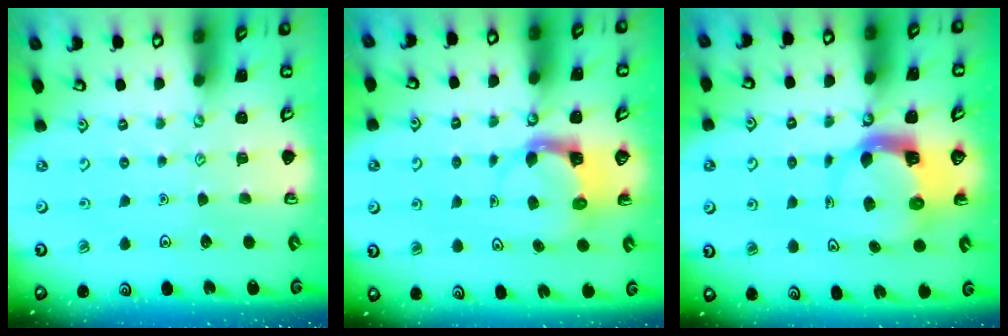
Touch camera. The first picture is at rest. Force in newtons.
{"total": 3.9, "press": 3.9, "slide": 0.4}
{"total": 4.3, "press": 4.3, "slide": 0.6}